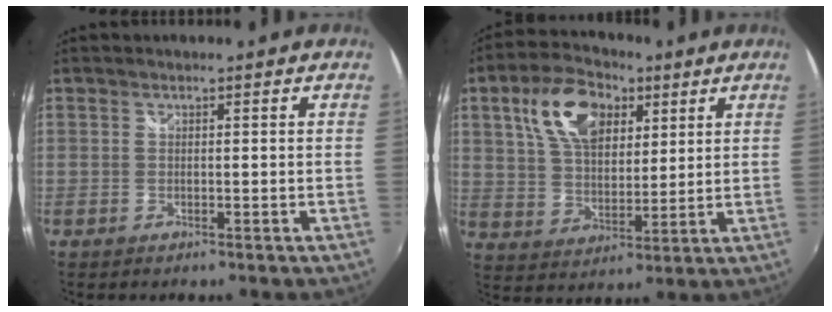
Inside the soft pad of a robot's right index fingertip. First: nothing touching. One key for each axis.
{"total": 14.1, "fx": 6.2, "fy": 8.3, "fz": 9.6, "tx": -0.187, "ty": 0.025, "tz": 0.112}